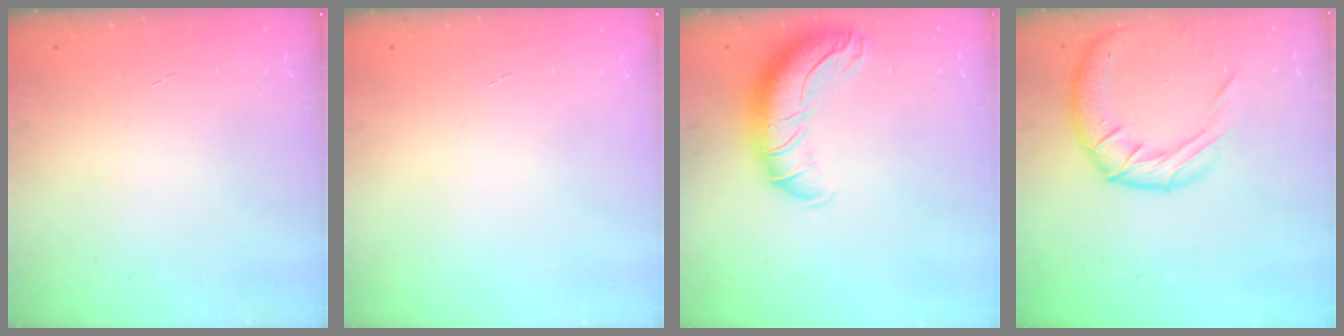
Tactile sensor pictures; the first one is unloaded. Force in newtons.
{"total": 0.0}
{"total": 13.1, "press": 12.7, "slide": 3.1}
{"total": 15.7, "press": 15.5, "slide": 2.4}